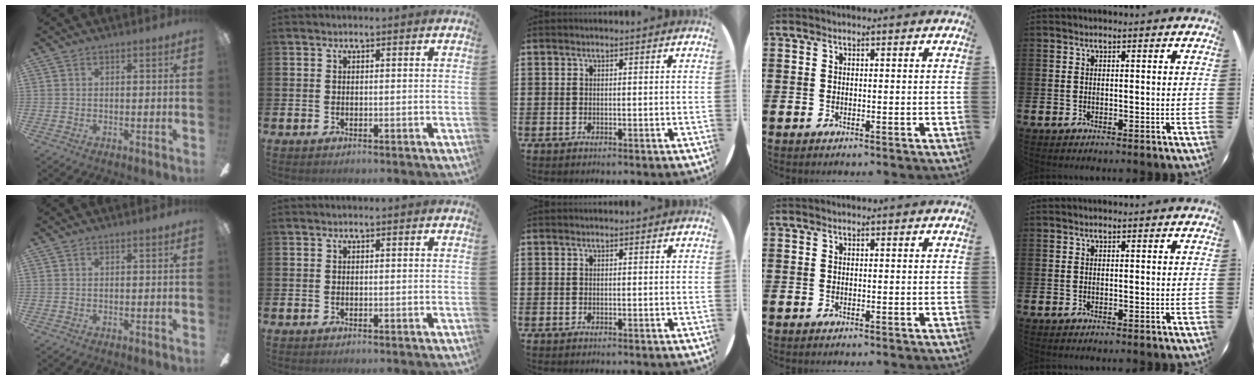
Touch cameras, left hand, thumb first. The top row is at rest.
{}